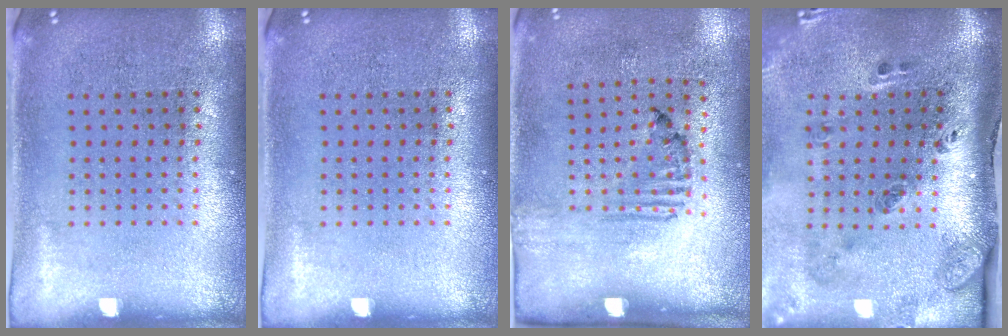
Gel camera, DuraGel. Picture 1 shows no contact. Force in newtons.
{"total": 0.0}
{"total": 1.7, "press": 1.1, "slide": 1.3}
{"total": 3.3, "press": 2.0, "slide": 2.6}